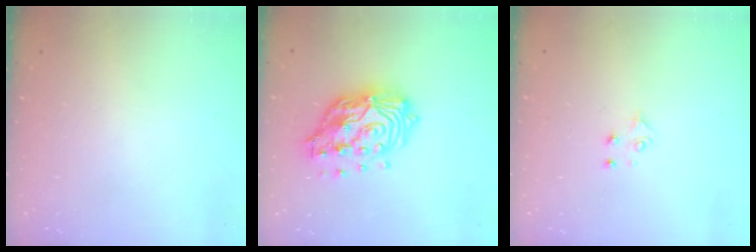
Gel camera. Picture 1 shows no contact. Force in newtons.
{"total": 17.1, "press": 17.0, "slide": 1.5}
{"total": 4.0, "press": 3.9, "slide": 0.4}